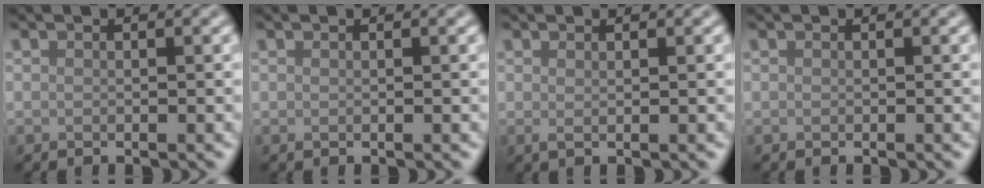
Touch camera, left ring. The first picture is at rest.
{"total": 0.0}
{"total": 0.7, "force": [0.3, 0.2, 0.6], "torque": [-0.009, -0.001, 0.006]}
{"total": 0.0}